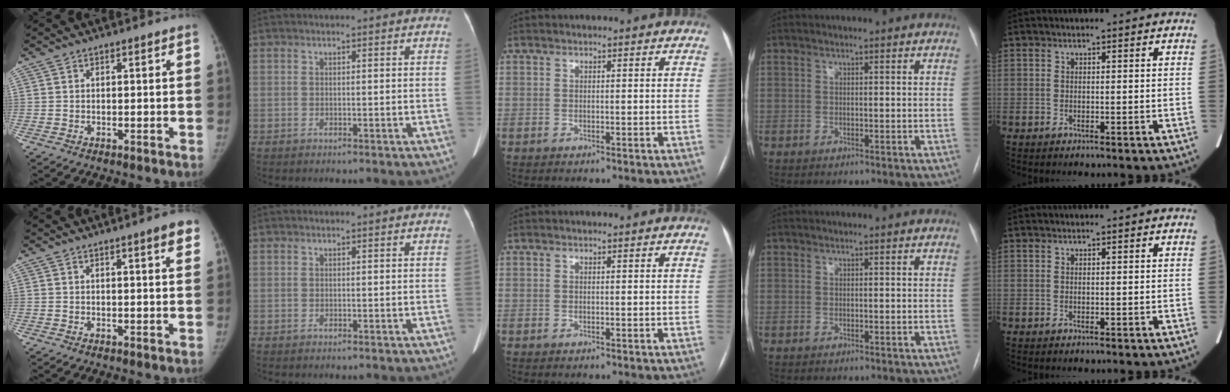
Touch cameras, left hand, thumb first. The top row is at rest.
{"thumb": {"total": 4.0, "force": [2.4, 0.4, 3.2], "torque": [-0.035, -0.009, 0.028]}}